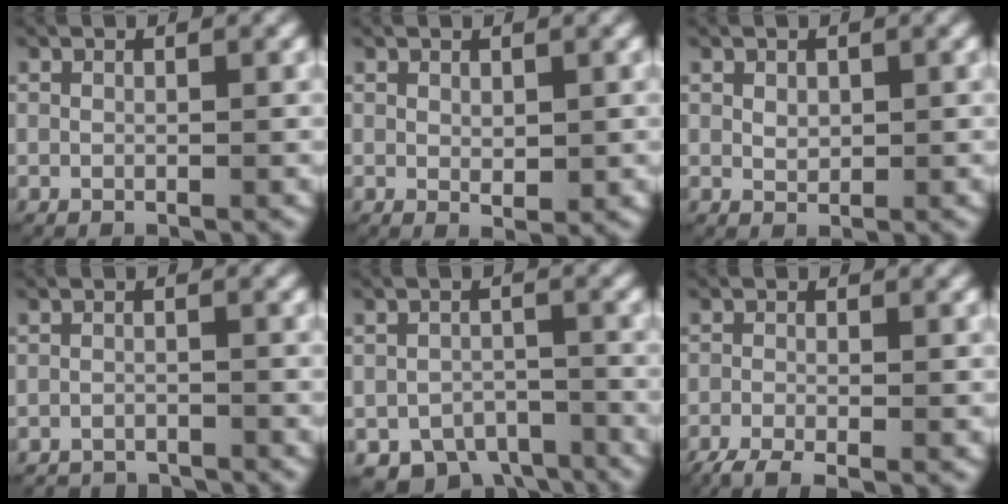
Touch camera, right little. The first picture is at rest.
{"total": 1.1, "force": [0.3, 0.6, 0.9], "torque": [-0.016, -0.009, 0.011]}
{"total": 1.0, "force": [0.3, 0.8, 0.5], "torque": [-0.016, -0.007, 0.013]}
{"total": 2.8, "force": [-2.8, 0.4, 0.1], "torque": [-0.003, -0.013, -0.043]}
{"total": 7.4, "force": [-6.1, 3.8, 1.3], "torque": [-0.005, -0.020, -0.102]}
{"total": 4.5, "force": [-3.6, 1.7, 2.1], "torque": [-0.049, -0.020, -0.050]}